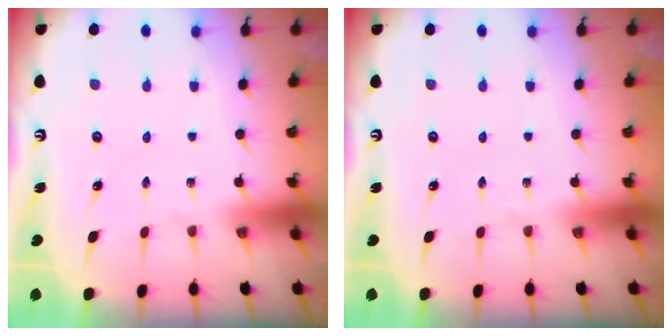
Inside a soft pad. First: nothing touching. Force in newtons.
{"total": 0.0}